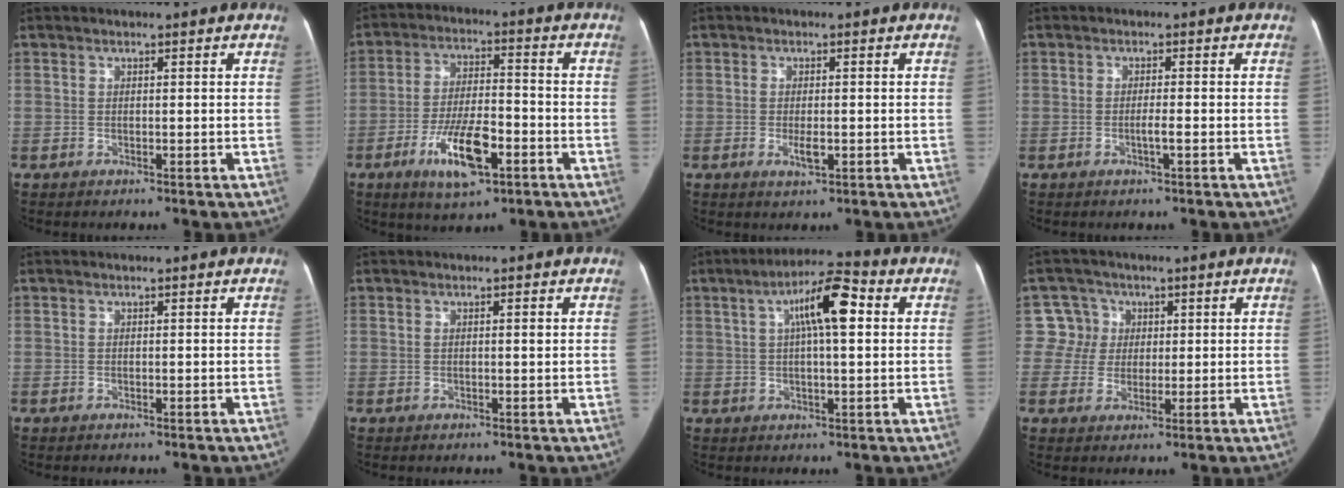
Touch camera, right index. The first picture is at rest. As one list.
[{"total": 10.6, "force": [-4.9, 3.3, 8.8], "torque": [-0.167, -0.007, -0.083]}, {"total": 2.3, "force": [-0.7, 0.8, 2.1], "torque": [-0.038, -0.008, -0.012]}, {"total": 1.5, "force": [-0.6, -0.2, 1.4], "torque": [-0.025, -0.001, -0.013]}, {"total": 0.0}, {"total": 1.2, "force": [0.3, 0.2, 1.1], "torque": [-0.019, 0.004, 0.005]}, {"total": 9.4, "force": [2.5, 1.7, 8.9], "torque": [-0.154, 0.028, 0.037]}, {"total": 5.2, "force": [1.3, 5.0, -0.4], "torque": [0.020, 0.011, 0.021]}]